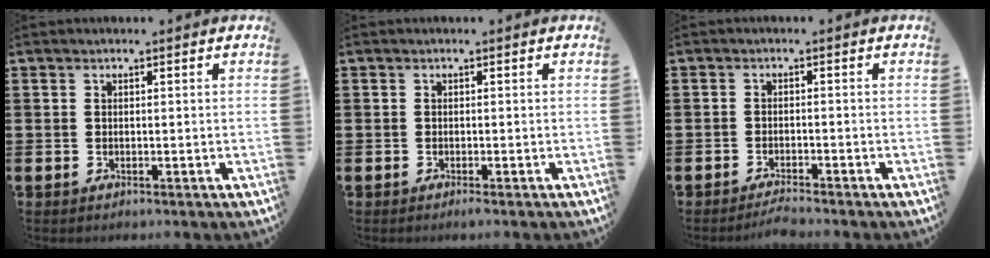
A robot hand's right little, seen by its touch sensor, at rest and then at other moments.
{"total": 0.5, "force": [-0.3, 0.0, 0.4], "torque": [-0.006, -0.002, -0.006]}
{"total": 1.6, "force": [-1.5, -0.1, 0.5], "torque": [-0.010, 0.002, -0.029]}